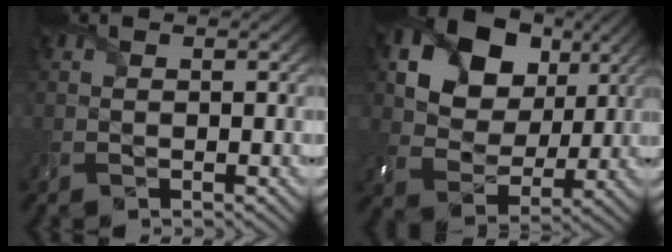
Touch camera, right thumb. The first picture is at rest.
{"total": 15.2, "force": [6.9, 10.8, 8.1], "torque": [-0.189, 0.031, 0.117]}